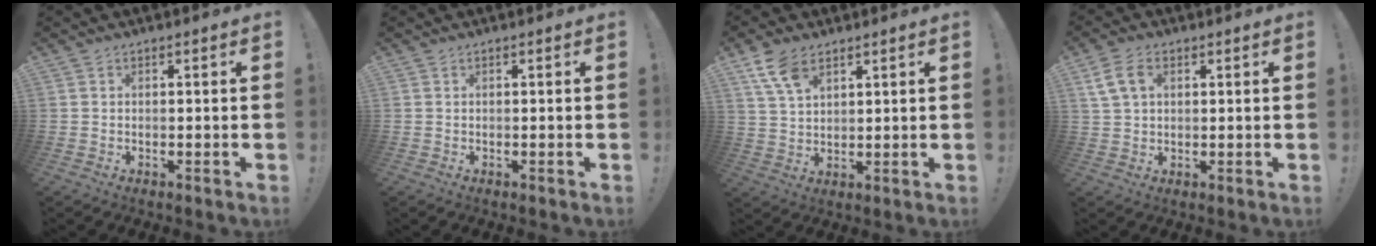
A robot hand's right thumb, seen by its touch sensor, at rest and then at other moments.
{"total": 0.0}
{"total": 8.7, "force": [5.1, 4.8, 5.2], "torque": [-0.096, -0.014, 0.100]}
{"total": 7.9, "force": [3.2, 5.0, 5.2], "torque": [-0.096, 0.004, 0.063]}